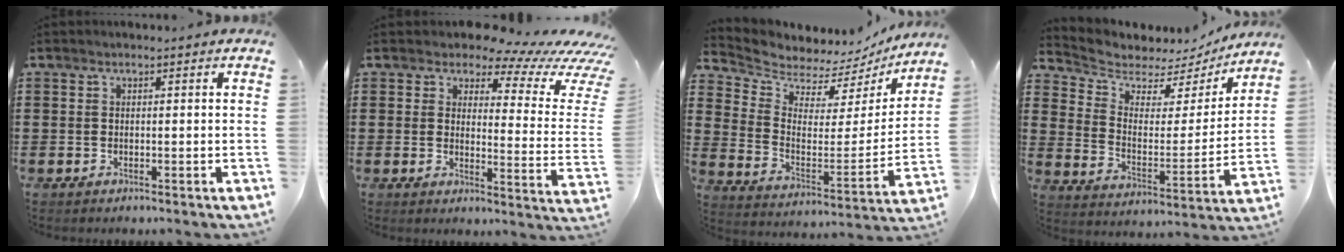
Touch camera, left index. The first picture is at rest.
{"total": 6.1, "force": [5.1, 1.7, 3.0], "torque": [-0.063, -0.038, 0.082]}
{"total": 5.2, "force": [5.0, 1.4, 0.0], "torque": [-0.038, -0.049, 0.083]}
{"total": 4.9, "force": [4.3, 2.3, 0.6], "torque": [-0.048, -0.033, 0.071]}